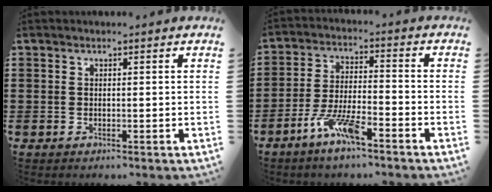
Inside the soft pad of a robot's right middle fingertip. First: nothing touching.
{"total": 7.3, "force": [-4.9, 1.3, 5.2], "torque": [-0.117, -0.005, -0.094]}